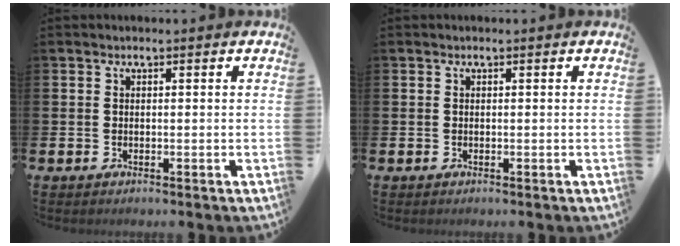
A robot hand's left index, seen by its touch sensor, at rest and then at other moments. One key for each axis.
{"total": 0.0}